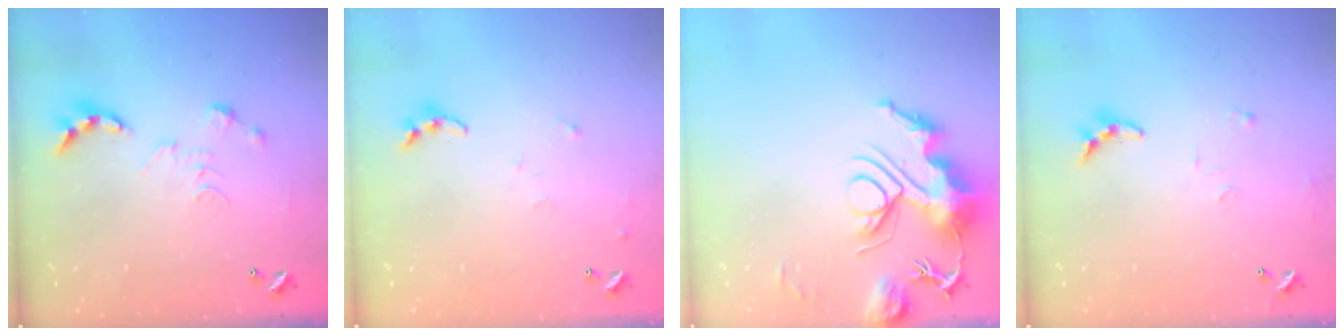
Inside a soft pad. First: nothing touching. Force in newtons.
{"total": 7.5, "press": 7.5, "slide": 0.6}
{"total": 13.8, "press": 13.7, "slide": 0.8}
{"total": 7.9, "press": 7.9, "slide": 0.5}